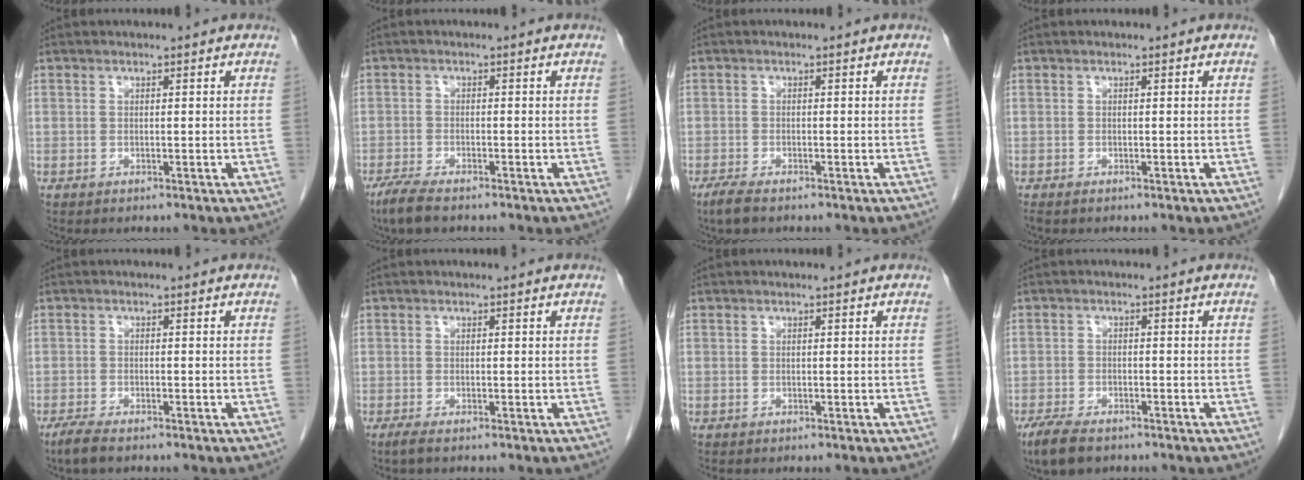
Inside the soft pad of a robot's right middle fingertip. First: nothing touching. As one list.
[{"total": 4.4, "force": [-3.4, 0.7, 2.7], "torque": [-0.058, -0.012, -0.058]}, {"total": 2.9, "force": [-2.2, 0.6, 1.8], "torque": [-0.043, -0.009, -0.037]}, {"total": 0.5, "force": [-0.5, 0.1, 0.3], "torque": [-0.009, -0.002, -0.008]}, {"total": 3.4, "force": [-2.6, 0.7, 2.1], "torque": [-0.047, -0.009, -0.043]}, {"total": 1.1, "force": [-0.8, 0.0, 0.8], "torque": [-0.025, -0.006, -0.018]}, {"total": 0.0}, {"total": 5.7, "force": [-4.4, 1.7, 3.3], "torque": [-0.064, -0.012, -0.072]}]